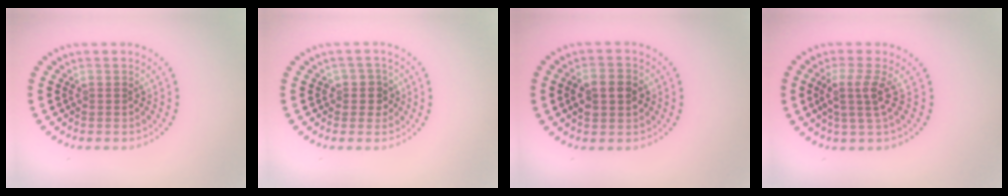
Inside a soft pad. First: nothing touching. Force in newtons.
{"total": 1.9, "press": 1.6, "slide": 1.1}
{"total": 3.7, "press": 3.6, "slide": 0.3}
{"total": 2.7, "press": 2.0, "slide": 1.8}